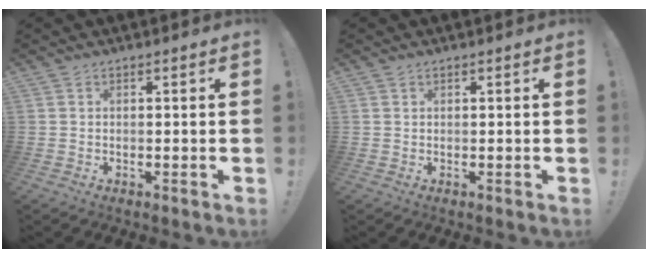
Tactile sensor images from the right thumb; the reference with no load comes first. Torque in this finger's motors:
{"motor_torque": [-0.03, -0.12, -0.21, 0.21, 0.00]}